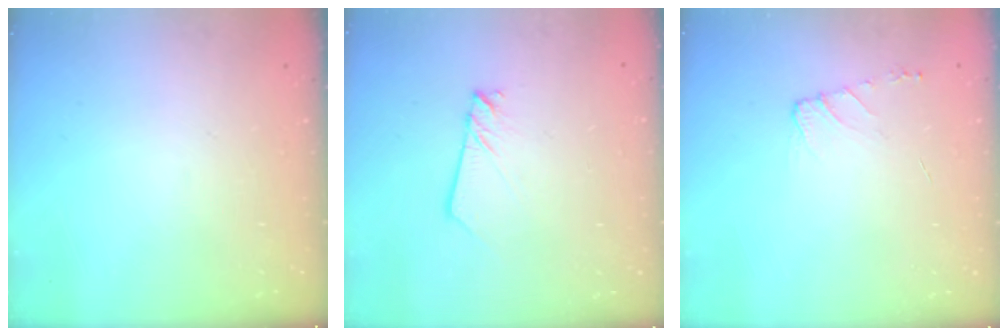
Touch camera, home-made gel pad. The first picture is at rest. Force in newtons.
{"total": 2.2, "press": 2.2, "slide": 0.2}
{"total": 6.5, "press": 6.5, "slide": 0.8}